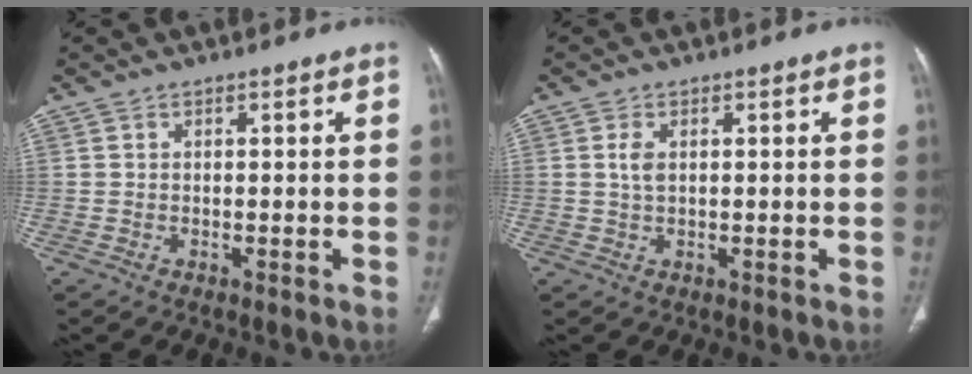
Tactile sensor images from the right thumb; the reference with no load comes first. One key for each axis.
{"total": 2.4, "fx": 0.5, "fy": 1.3, "fz": 2.0, "tx": -0.046, "ty": 0.003, "tz": 0.011}